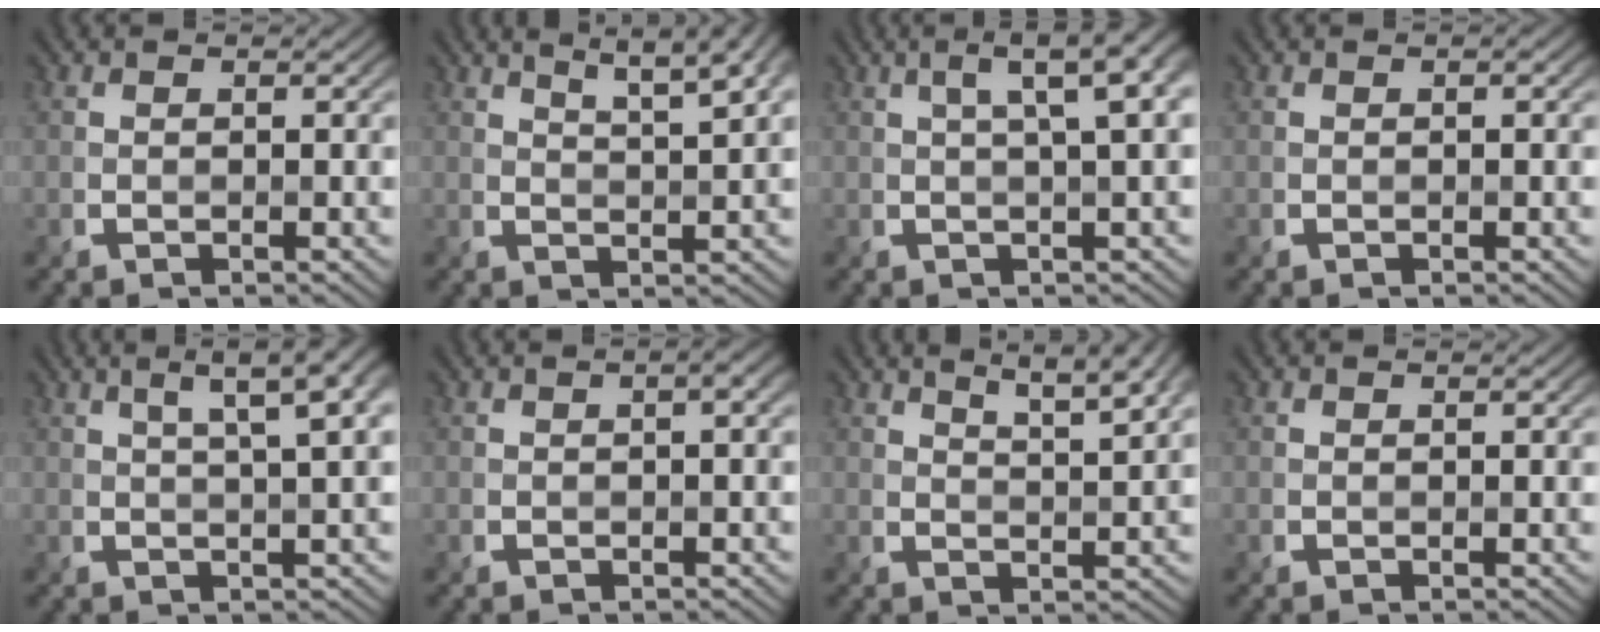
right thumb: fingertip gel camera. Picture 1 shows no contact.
{"total": 8.3, "force": [5.1, 2.0, 6.1], "torque": [-0.088, 0.021, 0.064]}
{"total": 7.2, "force": [2.3, 1.7, 6.6], "torque": [-0.077, 0.035, 0.029]}
{"total": 0.0}
{"total": 7.8, "force": [3.3, 1.9, 6.8], "torque": [-0.075, 0.033, 0.035]}
{"total": 1.5, "force": [0.2, 0.3, 1.4], "torque": [-0.021, 0.008, 0.003]}
{"total": 6.7, "force": [4.4, 1.4, 4.9], "torque": [-0.075, 0.009, 0.065]}
{"total": 0.0}